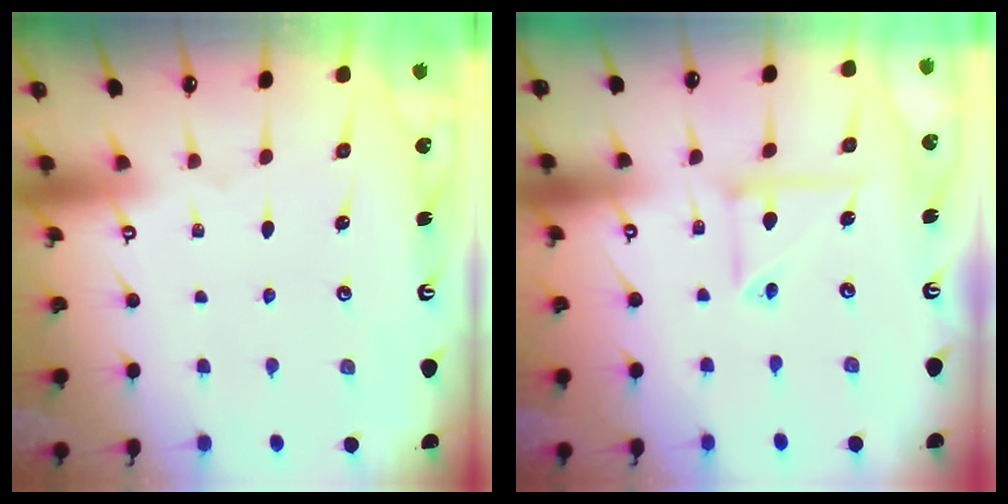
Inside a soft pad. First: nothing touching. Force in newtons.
{"total": 6.8, "press": 6.8, "slide": 0.3}